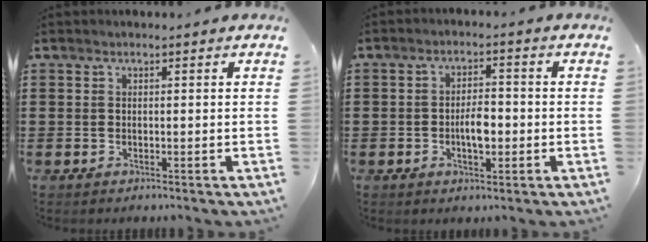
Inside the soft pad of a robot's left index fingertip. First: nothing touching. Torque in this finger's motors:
{"motor_torque": [0.28, 0.23, 0.18, 0.09]}